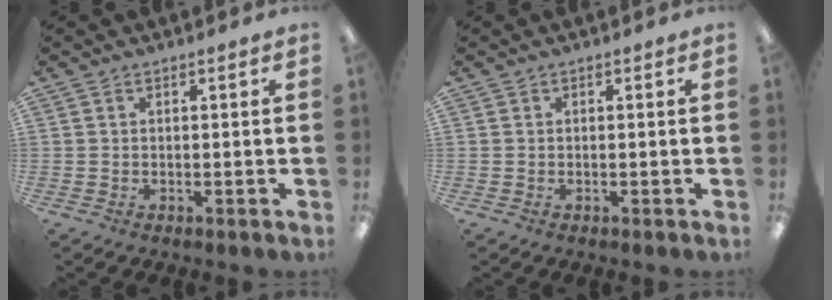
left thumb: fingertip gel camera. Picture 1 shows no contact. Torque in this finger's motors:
{"motor_torque": [-0.01, 0.02, -0.03, 0.02, 0.00]}